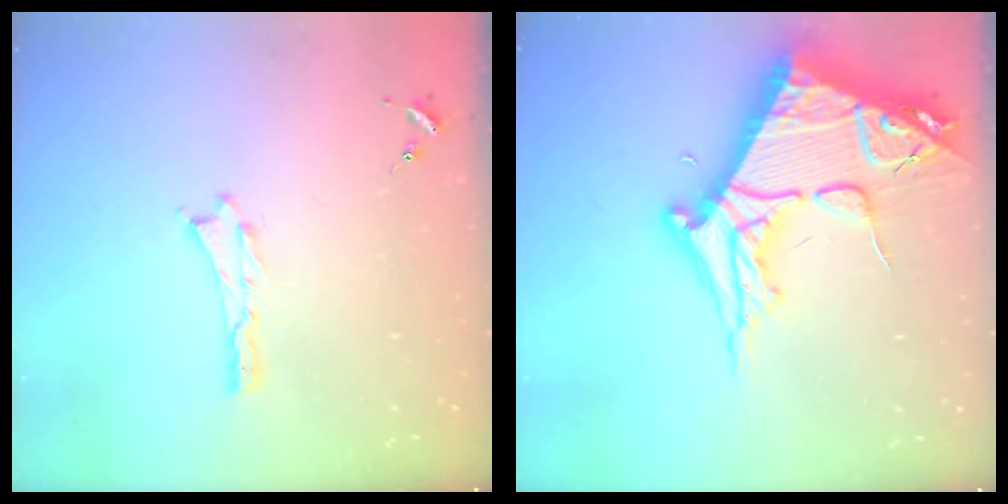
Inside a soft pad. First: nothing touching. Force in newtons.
{"total": 14.3, "press": 14.2, "slide": 1.4}